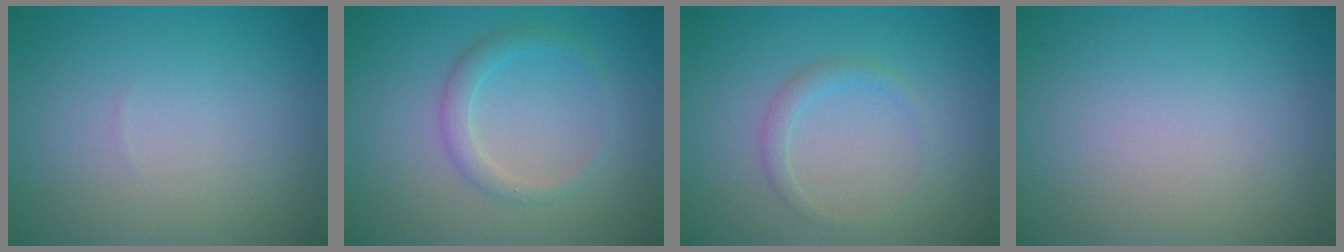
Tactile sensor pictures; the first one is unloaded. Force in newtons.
{"total": 1.9, "press": 1.9, "slide": 0.2}
{"total": 1.2, "press": 1.2, "slide": 0.1}
{"total": 0.0}